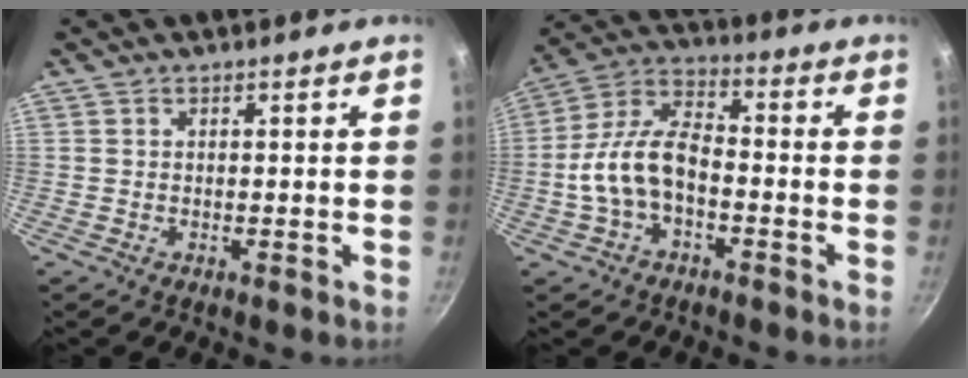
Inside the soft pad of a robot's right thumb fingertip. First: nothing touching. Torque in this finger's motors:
{"motor_torque": [0.01, 0.51, 0.24, -0.26, 0.28]}